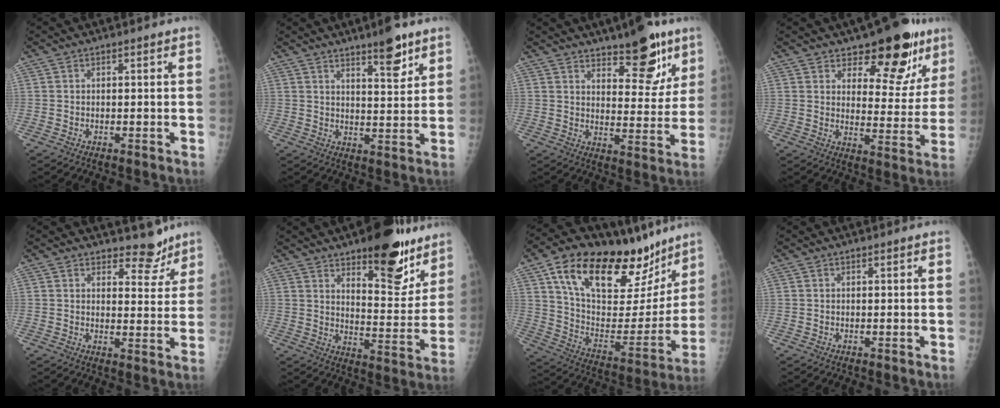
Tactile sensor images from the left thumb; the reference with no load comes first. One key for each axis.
{"total": 7.2, "fx": 4.9, "fy": 1.8, "fz": 5.0, "tx": -0.061, "ty": -0.034, "tz": 0.073}
{"total": 12.6, "fx": 8.4, "fy": 4.9, "fz": 8.1, "tx": -0.069, "ty": -0.052, "tz": 0.122}
{"total": 14.1, "fx": 9.5, "fy": 6.7, "fz": 8.0, "tx": -0.043, "ty": -0.060, "tz": 0.136}
{"total": 5.4, "fx": 4.6, "fy": 2.6, "fz": 1.0, "tx": 0.015, "ty": -0.038, "tz": 0.062}
{"total": 16.6, "fx": 11.2, "fy": 6.5, "fz": 10.5, "tx": -0.086, "ty": -0.078, "tz": 0.166}
{"total": 30.9, "fx": 18.7, "fy": 14.2, "fz": 20.0, "tx": -0.277, "ty": -0.032, "tz": 0.304}
{"total": 0.0}